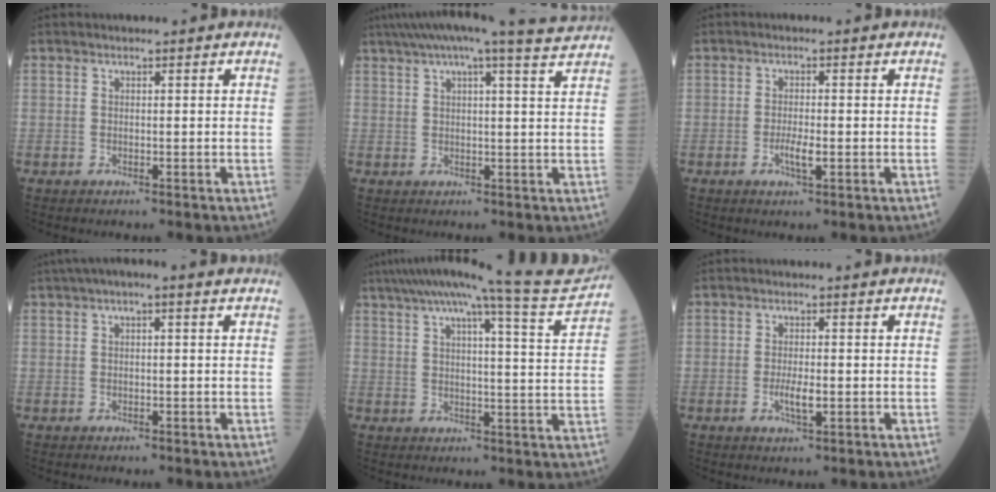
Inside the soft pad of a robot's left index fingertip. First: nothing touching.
{"total": 12.3, "force": [10.6, -0.8, 6.1], "torque": [-0.105, 0.018, 0.135]}
{"total": 2.6, "force": [-0.8, 0.5, 2.4], "torque": [-0.051, -0.002, -0.012]}
{"total": 3.9, "force": [2.1, 0.7, 3.2], "torque": [-0.056, 0.027, 0.029]}
{"total": 17.0, "force": [15.0, -1.8, 7.8], "torque": [-0.127, -0.031, 0.191]}
{"total": 2.9, "force": [-0.6, 0.7, 2.8], "torque": [-0.059, -0.002, -0.010]}